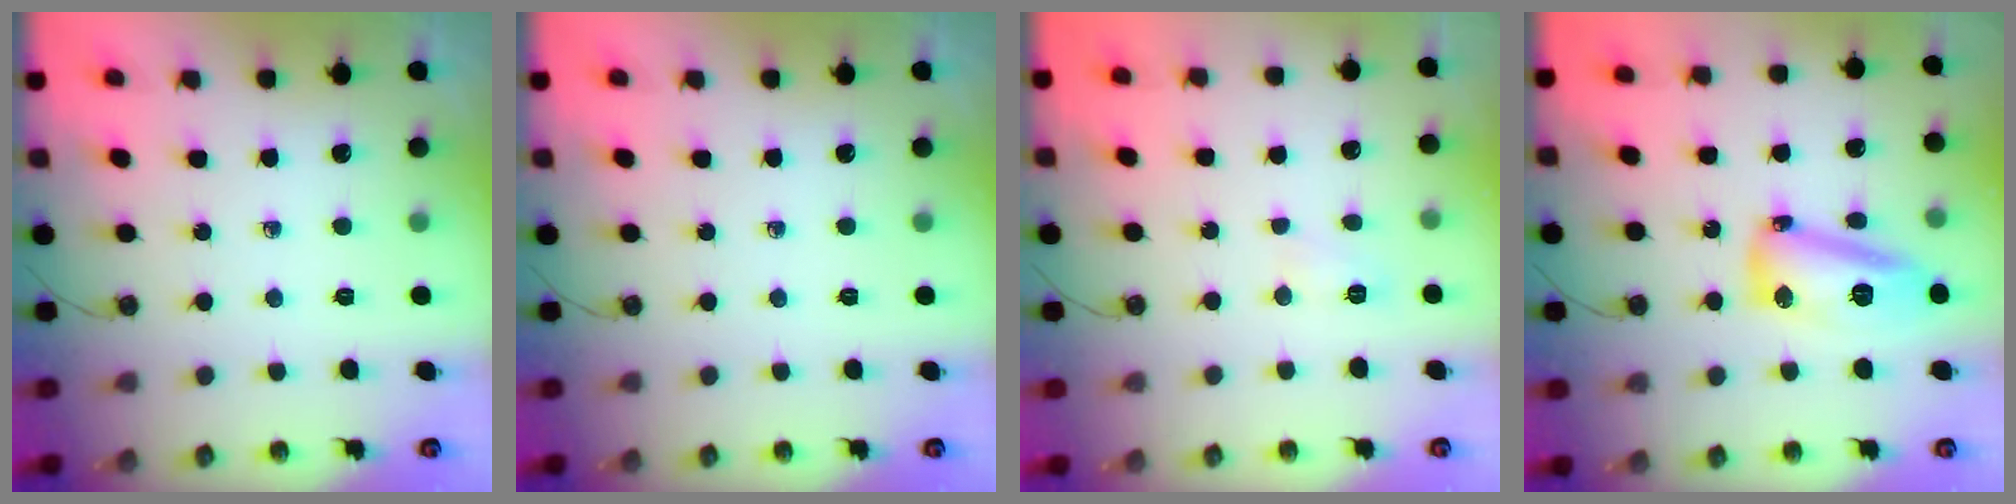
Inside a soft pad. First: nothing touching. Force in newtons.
{"total": 0.0}
{"total": 6.7, "press": 4.7, "slide": 4.8}
{"total": 13.0, "press": 12.9, "slide": 1.2}